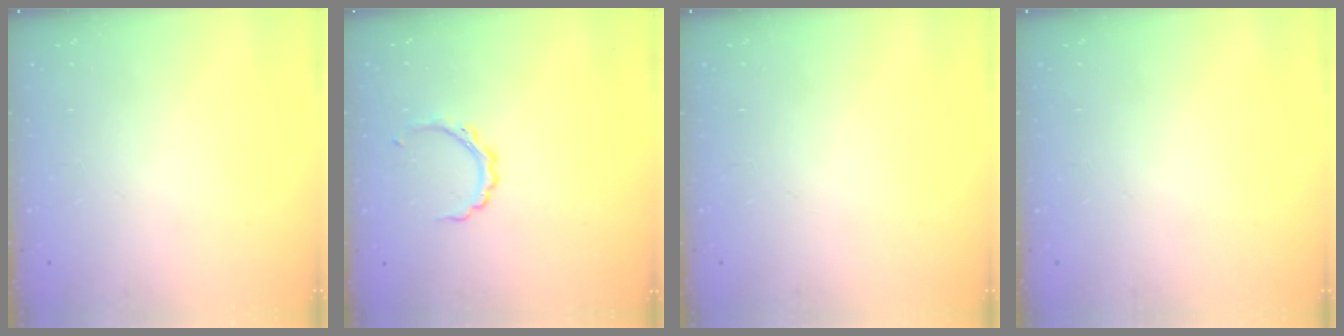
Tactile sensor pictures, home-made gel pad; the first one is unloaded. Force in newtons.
{"total": 4.6, "press": 4.5, "slide": 0.7}
{"total": 0.0}
{"total": 0.0}